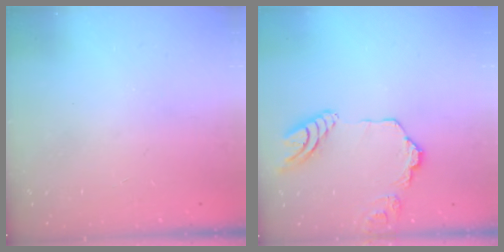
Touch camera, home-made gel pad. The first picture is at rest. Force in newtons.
{"total": 13.8, "press": 13.7, "slide": 1.9}